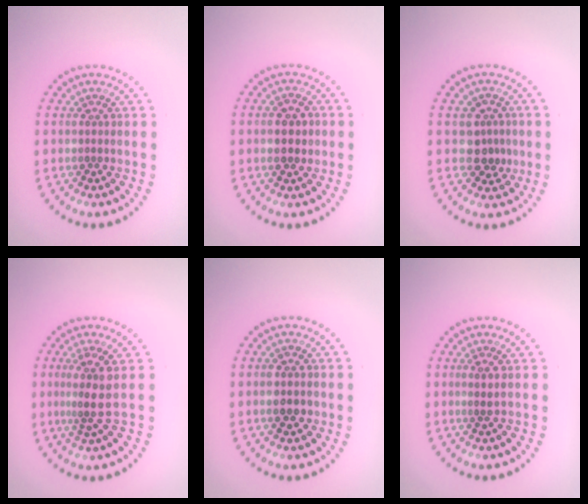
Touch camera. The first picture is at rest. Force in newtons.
{"total": 2.7, "press": 2.7, "slide": 0.1}
{"total": 2.6, "press": 2.4, "slide": 1.0}
{"total": 3.1, "press": 2.2, "slide": 2.1}
{"total": 2.0, "press": 2.0, "slide": 0.2}
{"total": 0.8, "press": 0.5, "slide": 0.6}